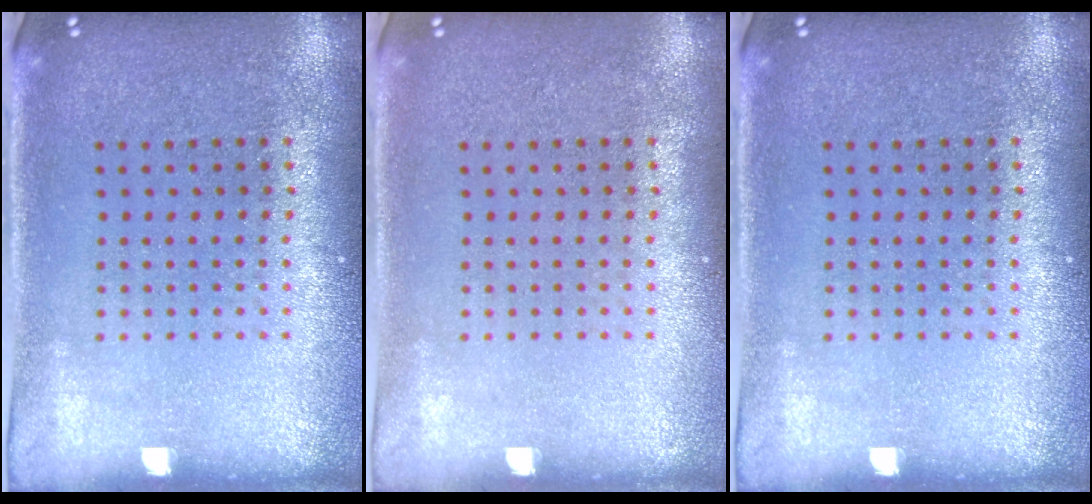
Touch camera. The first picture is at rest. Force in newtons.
{"total": 0.0}
{"total": 0.0}